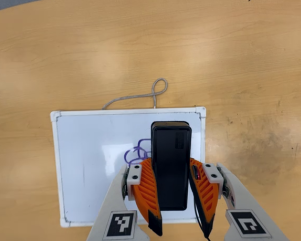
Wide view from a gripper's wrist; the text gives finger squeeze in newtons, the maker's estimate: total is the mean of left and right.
{"total": 10.1, "left": 8.0, "right": 12.1}